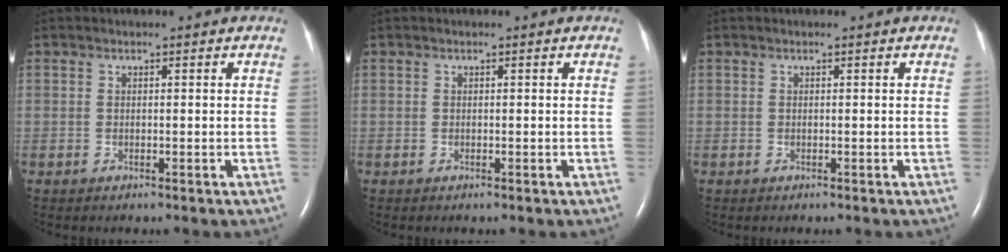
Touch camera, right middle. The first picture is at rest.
{"total": 0.0}
{"total": 0.0}